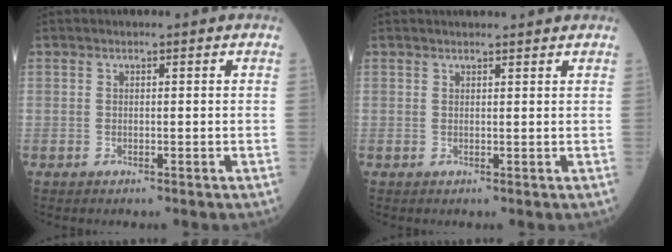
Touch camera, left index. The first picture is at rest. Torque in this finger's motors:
{"motor_torque": [0.09, 0.21, -0.06, 0.00]}